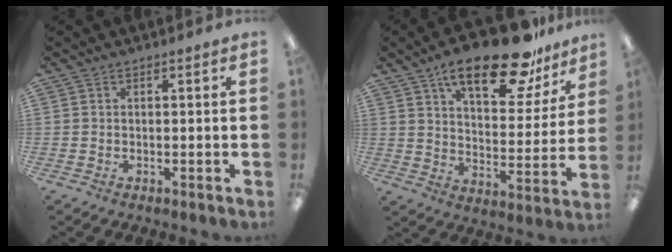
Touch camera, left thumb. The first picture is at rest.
{"total": 21.1, "force": [14.8, 7.8, 13.0], "torque": [-0.198, -0.083, 0.244]}